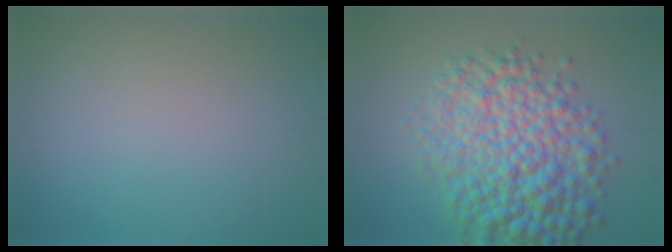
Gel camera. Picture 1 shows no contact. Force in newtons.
{"total": 9.7, "press": 9.7, "slide": 0.1}